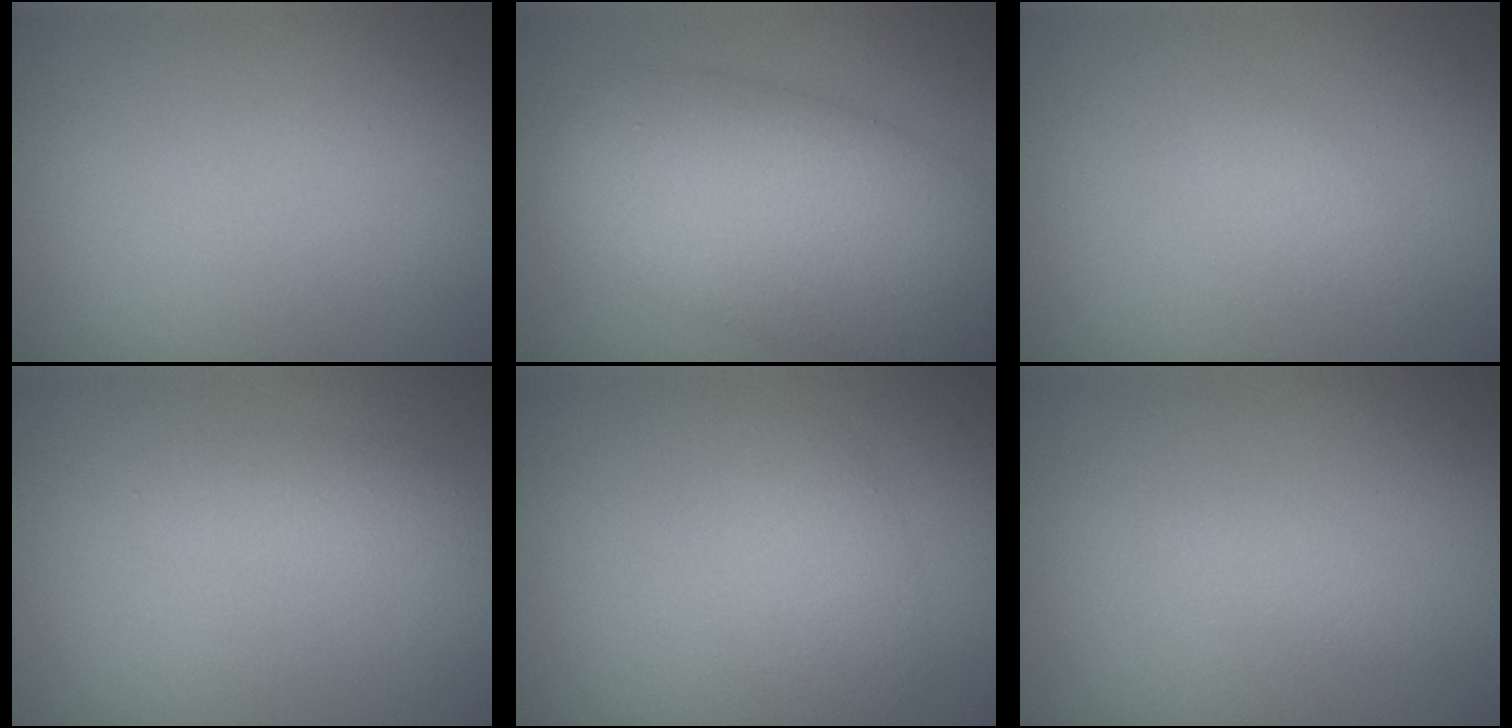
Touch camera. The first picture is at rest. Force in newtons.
{"total": 11.3, "press": 11.3, "slide": 0.9}
{"total": 1.3, "press": 1.3, "slide": 0.0}
{"total": 1.8, "press": 1.8, "slide": 0.0}
{"total": 2.4, "press": 2.4, "slide": 0.0}
{"total": 1.1, "press": 1.1, "slide": 0.1}